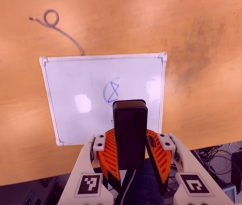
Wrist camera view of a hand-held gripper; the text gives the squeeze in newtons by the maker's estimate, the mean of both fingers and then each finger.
{"total": 6.7, "left": 7.4, "right": 6.1}